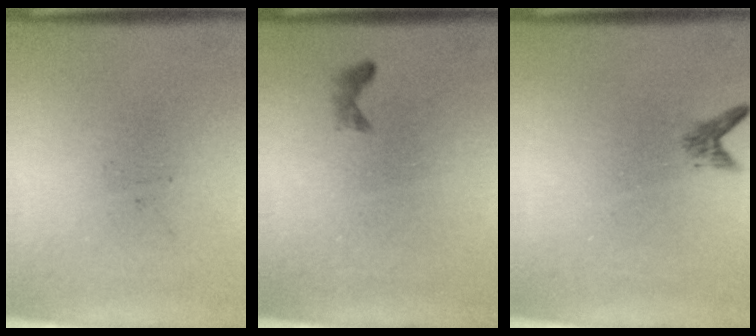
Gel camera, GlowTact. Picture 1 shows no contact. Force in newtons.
{"total": 0.6}
{"total": 1.1}